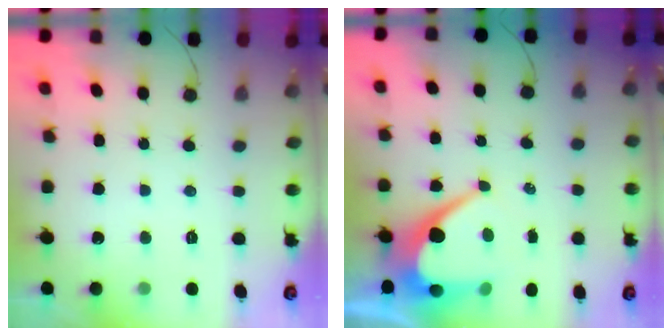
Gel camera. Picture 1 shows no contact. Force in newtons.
{"total": 10.7, "press": 10.7, "slide": 0.8}